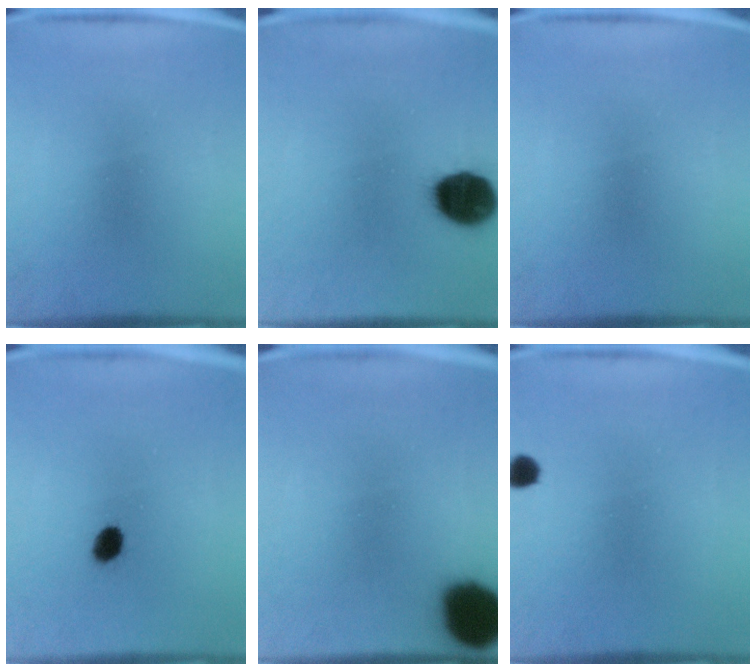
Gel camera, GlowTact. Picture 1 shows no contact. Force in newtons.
{"total": 13.9}
{"total": 0.0}
{"total": 3.6}
{"total": 15.6}
{"total": 2.1}